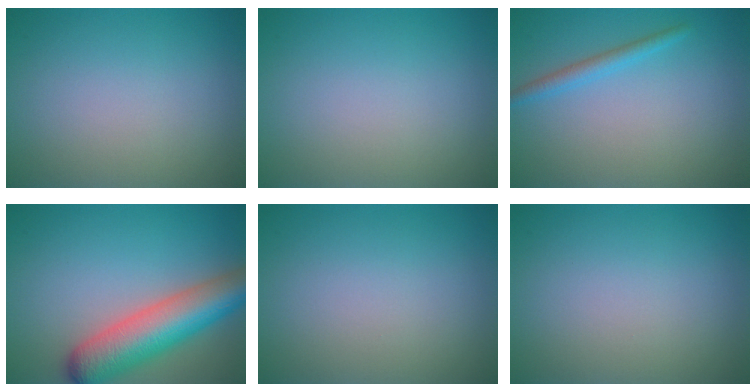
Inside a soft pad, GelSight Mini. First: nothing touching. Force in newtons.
{"total": 0.0}
{"total": 1.8, "press": 1.8, "slide": 0.1}
{"total": 8.2, "press": 8.2, "slide": 0.4}
{"total": 0.0}
{"total": 0.0}